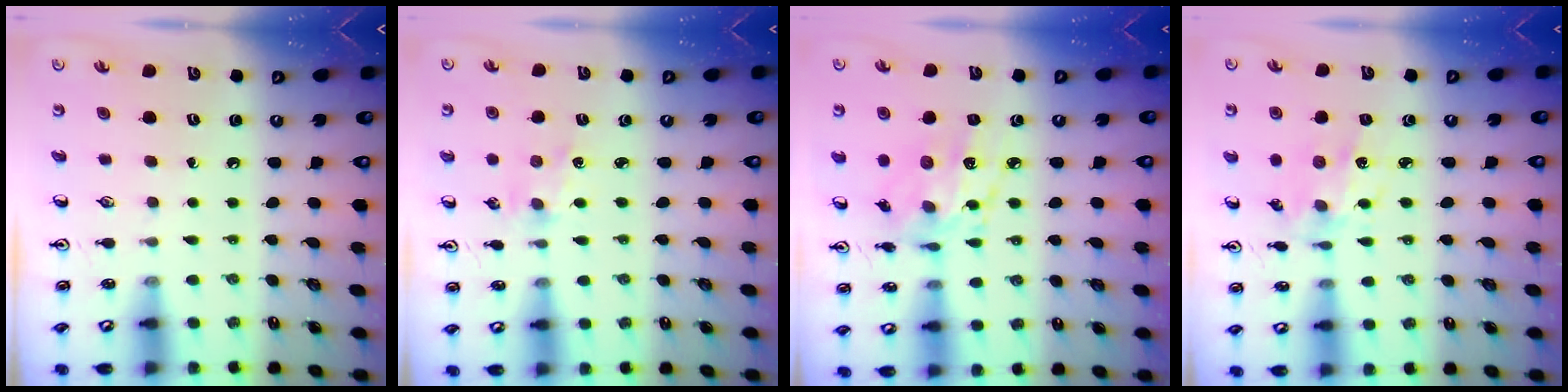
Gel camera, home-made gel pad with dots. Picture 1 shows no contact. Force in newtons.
{"total": 1.9, "press": 1.8, "slide": 0.4}
{"total": 11.6, "press": 11.5, "slide": 0.8}
{"total": 5.3, "press": 5.1, "slide": 1.5}